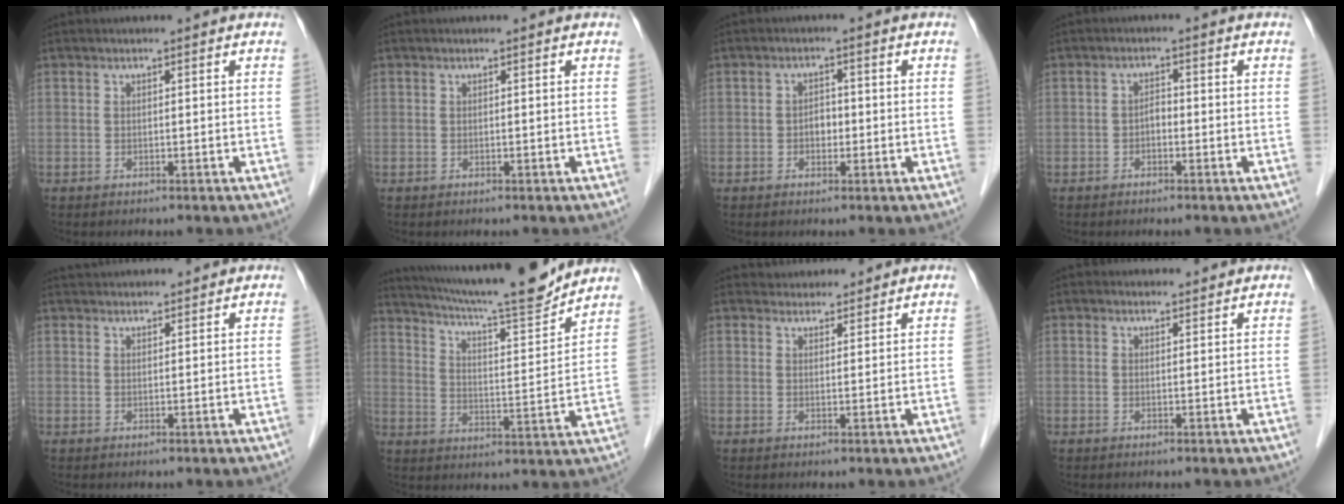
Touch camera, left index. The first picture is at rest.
{"total": 0.0}
{"total": 2.0, "force": [-0.6, 1.4, 1.4], "torque": [-0.018, 0.007, -0.009]}
{"total": 1.5, "force": [-0.7, 0.8, 1.1], "torque": [-0.014, 0.005, -0.014]}
{"total": 4.8, "force": [4.7, 0.6, 0.8], "torque": [-0.012, 0.037, 0.069]}
{"total": 17.4, "force": [15.9, 0.2, 7.0], "torque": [-0.120, -0.018, 0.236]}
{"total": 3.5, "force": [3.3, 1.1, 0.1], "torque": [0.000, 0.016, 0.049]}
{"total": 1.8, "force": [1.7, 0.5, -0.1], "torque": [-0.007, 0.006, 0.024]}